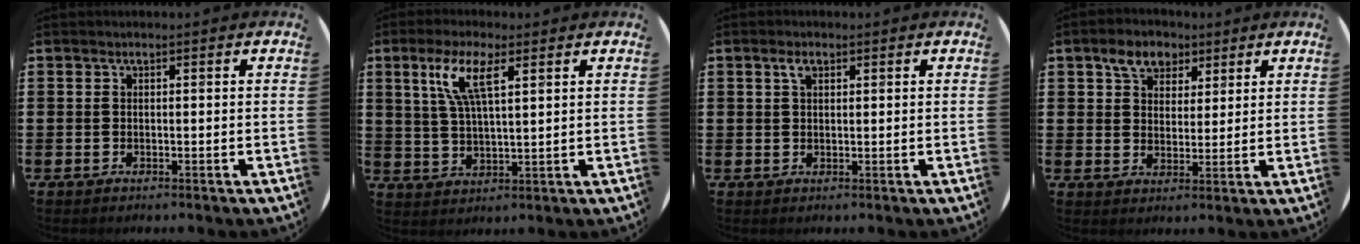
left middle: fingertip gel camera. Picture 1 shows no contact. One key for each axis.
{"total": 7.1, "fx": 3.9, "fy": 1.6, "fz": 5.7, "tx": -0.125, "ty": 0.007, "tz": 0.066}
{"total": 1.8, "fx": 0.9, "fy": 0.9, "fz": 1.2, "tx": -0.021, "ty": 0.003, "tz": 0.014}
{"total": 5.0, "fx": 3.5, "fy": 3.2, "fz": 1.6, "tx": -0.029, "ty": 0.008, "tz": 0.062}